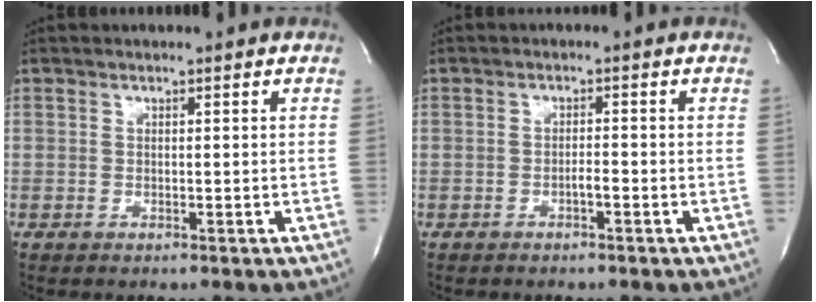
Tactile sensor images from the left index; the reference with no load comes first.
{"total": 1.3, "force": [-0.7, 0.1, 1.0], "torque": [-0.018, 0.002, -0.014]}